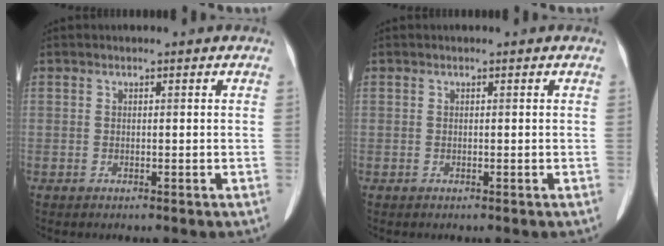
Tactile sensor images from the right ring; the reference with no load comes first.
{"total": 0.0}